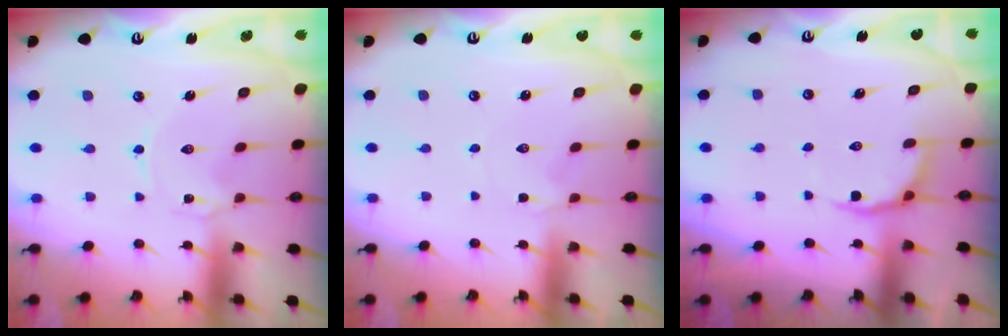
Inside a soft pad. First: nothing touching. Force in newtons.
{"total": 1.4, "press": 1.4, "slide": 0.4}
{"total": 3.6, "press": 2.6, "slide": 2.5}